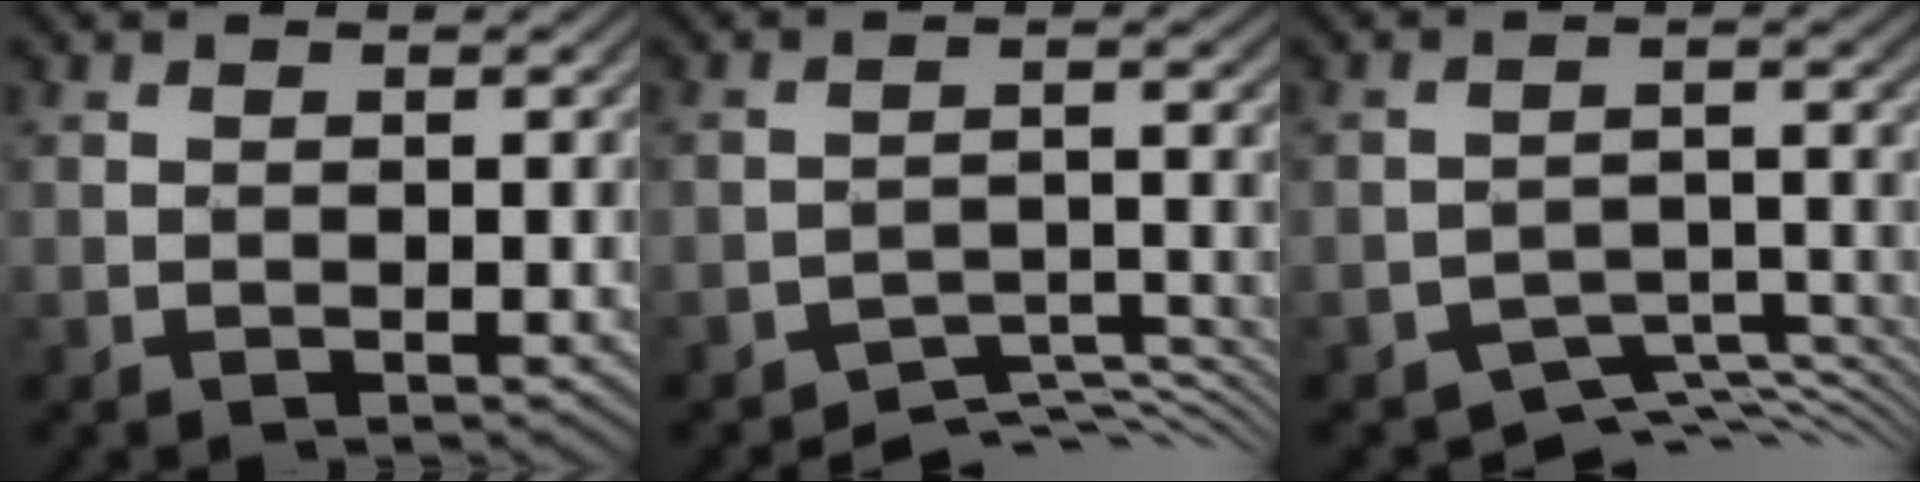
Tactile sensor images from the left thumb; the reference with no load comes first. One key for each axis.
{"total": 5.7, "fx": -5.2, "fy": 1.3, "fz": 1.8, "tx": -0.027, "ty": -0.003, "tz": -0.079}
{"total": 6.6, "fx": -5.7, "fy": 2.1, "fz": 2.4, "tx": -0.037, "ty": -0.015, "tz": -0.088}